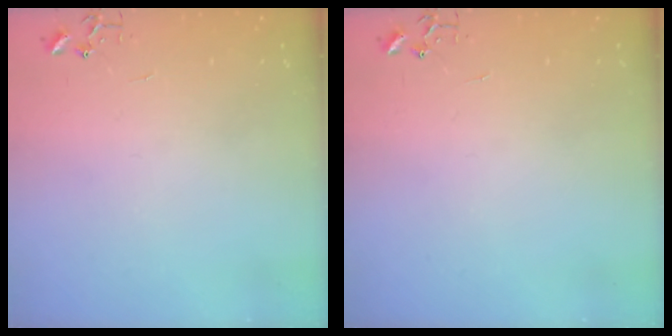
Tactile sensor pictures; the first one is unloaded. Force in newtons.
{"total": 0.0}